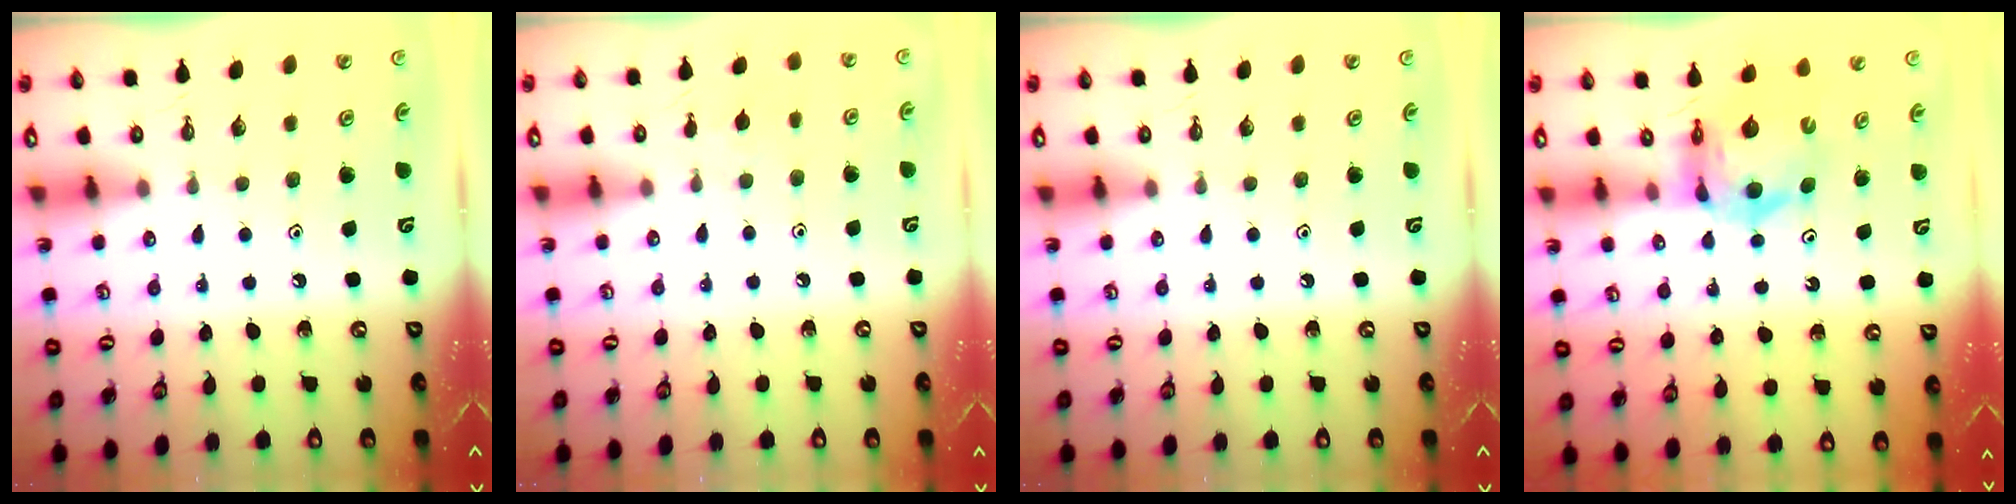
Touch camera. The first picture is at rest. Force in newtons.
{"total": 5.3, "press": 5.2, "slide": 0.9}
{"total": 0.0}
{"total": 9.0, "press": 9.0, "slide": 0.9}